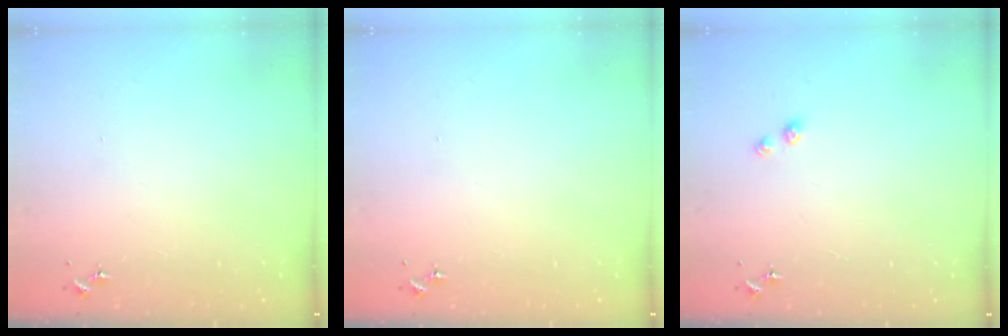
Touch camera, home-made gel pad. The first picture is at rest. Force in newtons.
{"total": 0.0}
{"total": 2.6, "press": 2.6, "slide": 0.4}